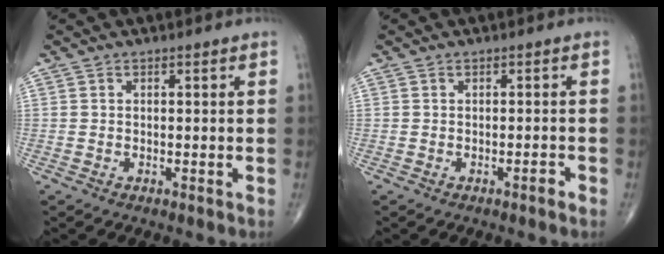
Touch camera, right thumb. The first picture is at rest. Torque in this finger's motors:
{"motor_torque": [0.29, 0.09, 0.06, 0.12, 0.01]}